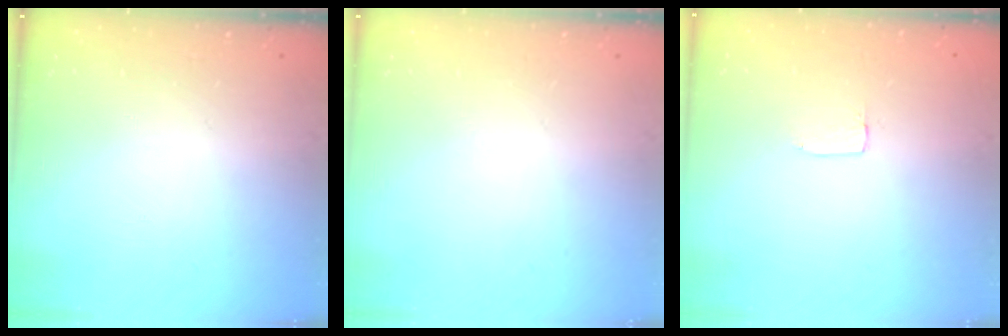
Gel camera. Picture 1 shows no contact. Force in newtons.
{"total": 0.0}
{"total": 2.0, "press": 2.0, "slide": 0.0}